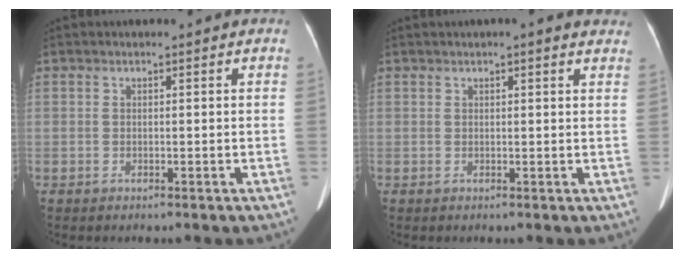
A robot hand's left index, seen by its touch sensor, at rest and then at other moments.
{"total": 4.1, "force": [3.2, 0.7, 2.5], "torque": [-0.022, 0.016, 0.027]}